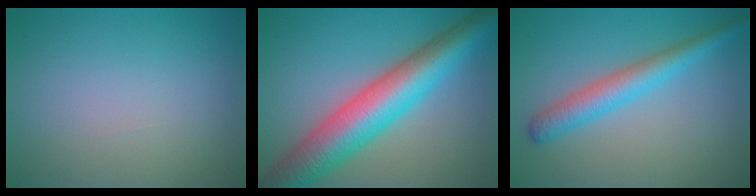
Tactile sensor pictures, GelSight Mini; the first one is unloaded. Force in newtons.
{"total": 10.0, "press": 10.0, "slide": 0.3}
{"total": 3.8, "press": 3.8, "slide": 0.3}